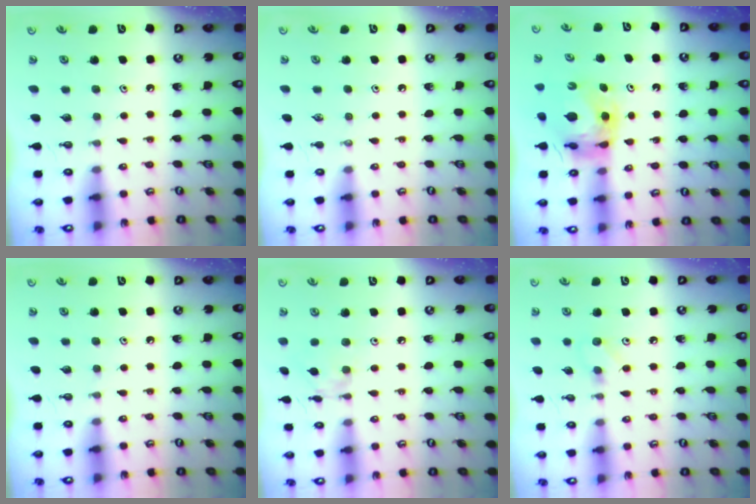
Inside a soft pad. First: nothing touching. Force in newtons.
{"total": 0.0}
{"total": 6.3, "press": 6.3, "slide": 0.5}
{"total": 0.0}
{"total": 2.0, "press": 2.0, "slide": 0.2}
{"total": 5.0, "press": 5.0, "slide": 0.6}